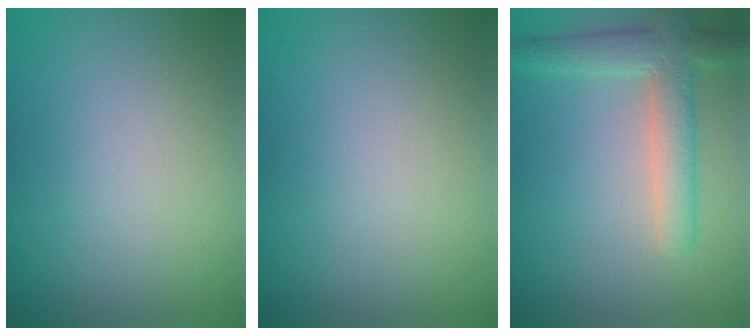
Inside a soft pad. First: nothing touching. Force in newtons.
{"total": 0.0}
{"total": 4.3, "press": 4.3, "slide": 0.4}